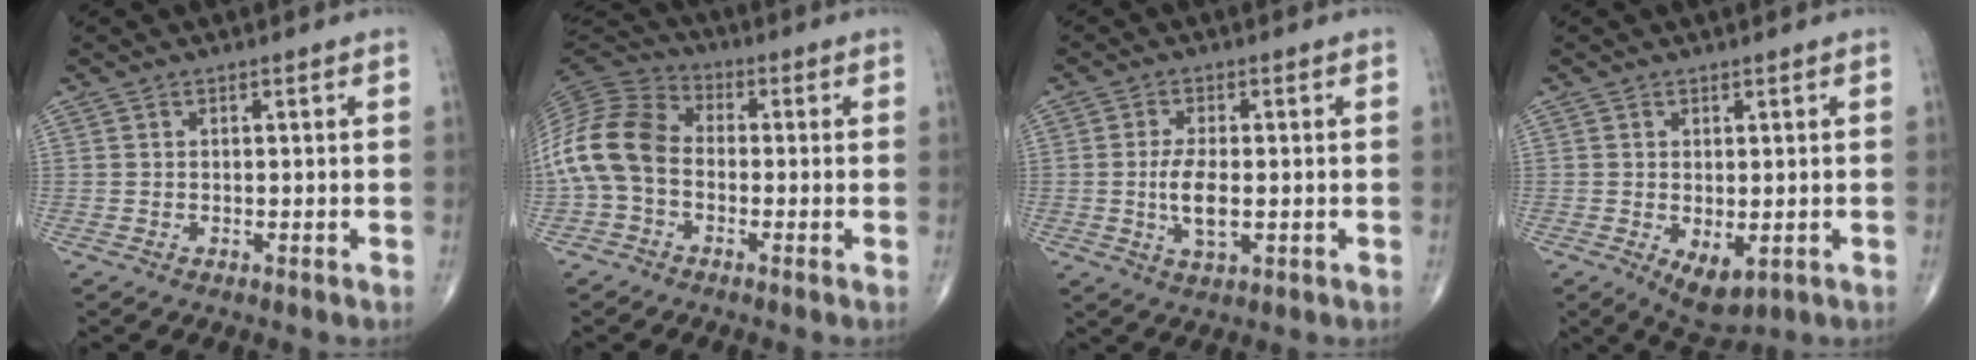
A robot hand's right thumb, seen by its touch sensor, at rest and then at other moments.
{"total": 12.8, "force": [-2.0, 9.1, 8.8], "torque": [-0.177, 0.032, -0.053]}
{"total": 6.1, "force": [-0.7, 2.7, 5.4], "torque": [-0.109, -0.007, -0.011]}
{"total": 5.5, "force": [-1.3, 2.9, 4.5], "torque": [-0.064, -0.012, -0.007]}